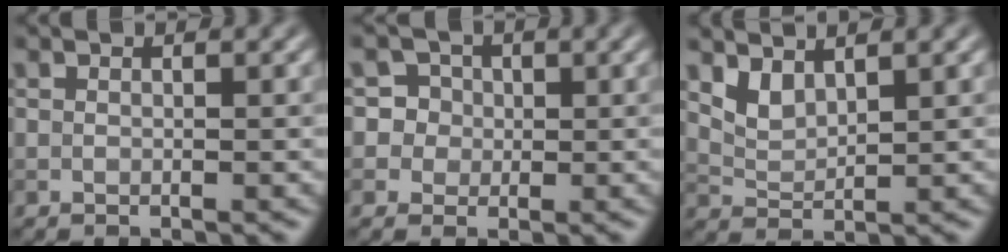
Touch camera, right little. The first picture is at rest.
{"total": 5.0, "force": [1.8, 4.4, 1.4], "torque": [-0.004, 0.023, 0.012]}
{"total": 2.2, "force": [1.8, 0.9, 1.0], "torque": [-0.026, -0.008, 0.043]}